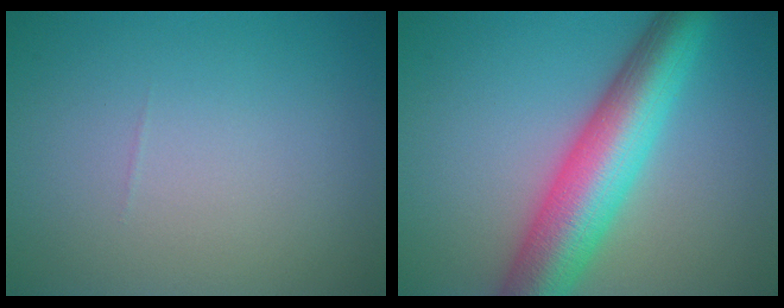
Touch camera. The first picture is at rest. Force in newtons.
{"total": 9.2, "press": 9.2, "slide": 0.3}